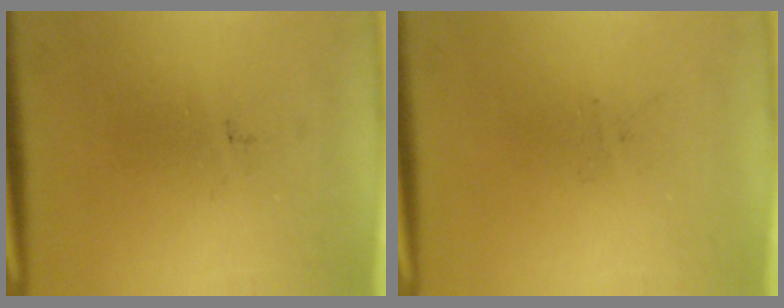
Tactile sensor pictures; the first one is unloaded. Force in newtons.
{"total": 0.0}